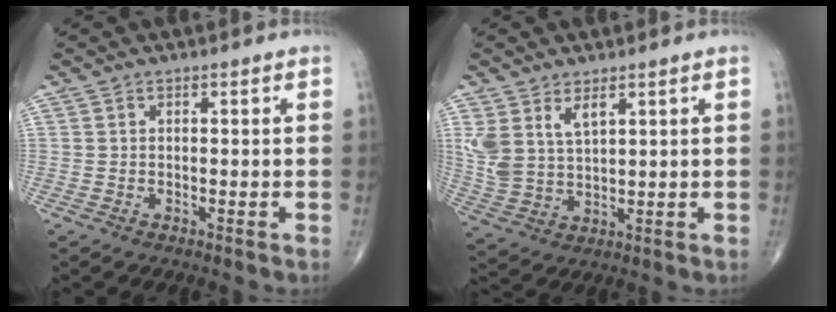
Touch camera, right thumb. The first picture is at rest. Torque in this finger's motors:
{"motor_torque": [-0.06, 0.19, 0.81, 0.81, 0.18]}